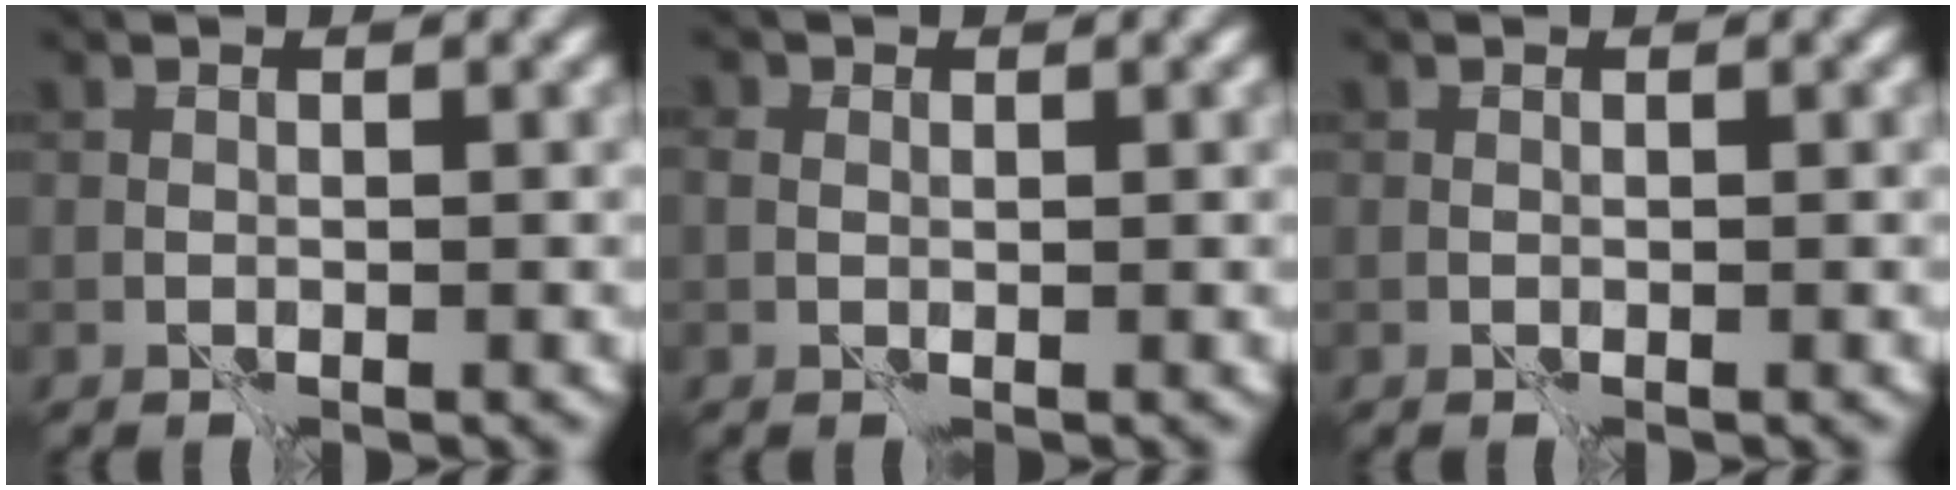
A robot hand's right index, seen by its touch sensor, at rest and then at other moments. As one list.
[{"total": 1.0, "force": [0.2, 0.8, 0.5], "torque": [-0.008, 0.003, 0.000]}, {"total": 0.0}]